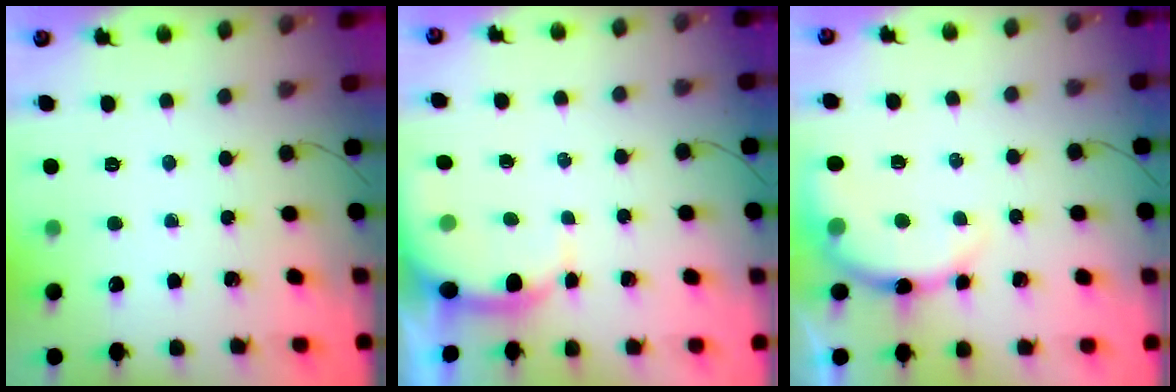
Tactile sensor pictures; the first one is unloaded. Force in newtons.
{"total": 4.8, "press": 4.8, "slide": 0.7}
{"total": 8.5, "press": 8.4, "slide": 1.6}